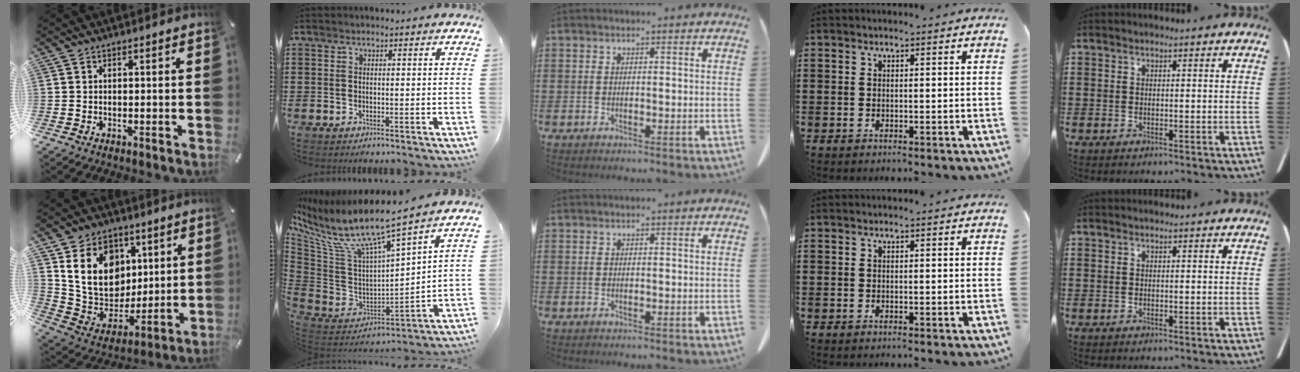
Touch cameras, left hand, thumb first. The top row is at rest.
{"thumb": {"total": 18.1, "force": [5.7, 14.7, 9.0], "torque": [-0.147, -0.017, 0.117]}, "index": {"total": 9.9, "force": [7.3, 1.0, 6.6], "torque": [-0.161, -0.062, 0.118]}}